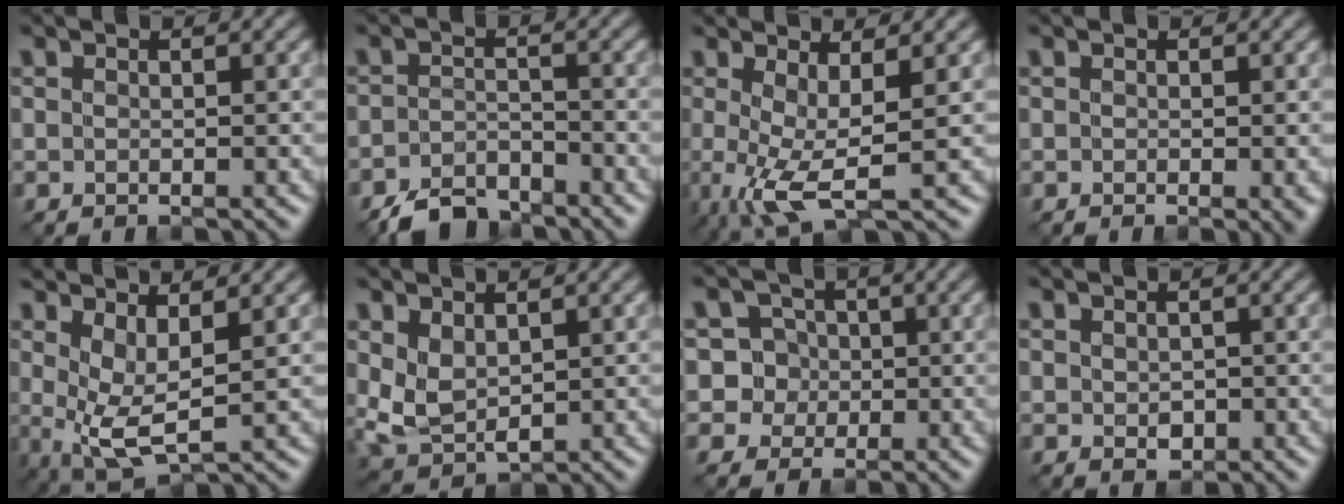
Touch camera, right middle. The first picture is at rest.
{"total": 4.3, "force": [-3.7, 1.6, 1.5], "torque": [-0.025, -0.003, -0.071]}
{"total": 5.2, "force": [-0.6, 1.5, 5.0], "torque": [-0.108, -0.014, -0.011]}
{"total": 1.3, "force": [-0.3, 0.2, 1.3], "torque": [-0.015, -0.012, -0.006]}
{"total": 4.8, "force": [0.8, 1.9, 4.4], "torque": [-0.098, -0.014, 0.022]}
{"total": 3.9, "force": [0.9, 2.6, 2.8], "torque": [-0.071, -0.006, 0.028]}
{"total": 5.7, "force": [0.3, 5.6, 1.1], "torque": [-0.010, 0.032, -0.007]}
{"total": 1.3, "force": [-0.1, 1.0, 0.8], "torque": [-0.015, -0.006, 0.004]}